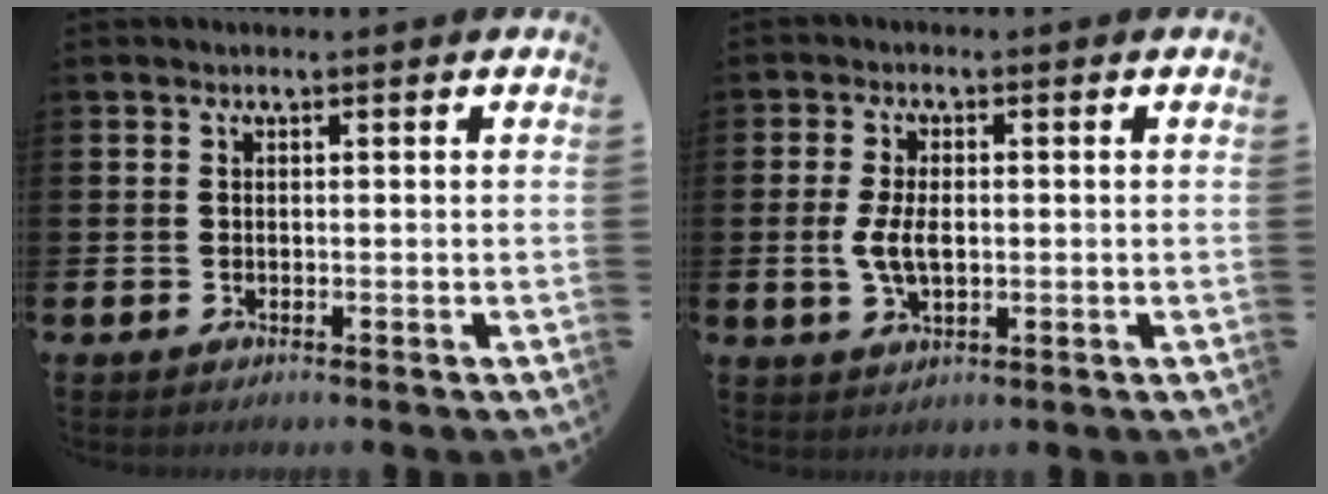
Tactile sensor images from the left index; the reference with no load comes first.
{"total": 4.6, "force": [-0.1, 2.5, 3.9], "torque": [-0.069, 0.001, -0.006]}